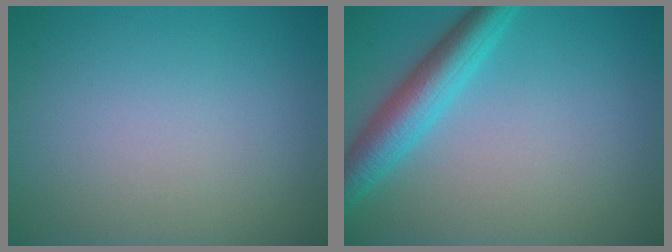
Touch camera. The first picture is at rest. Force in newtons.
{"total": 4.8, "press": 4.8, "slide": 0.2}